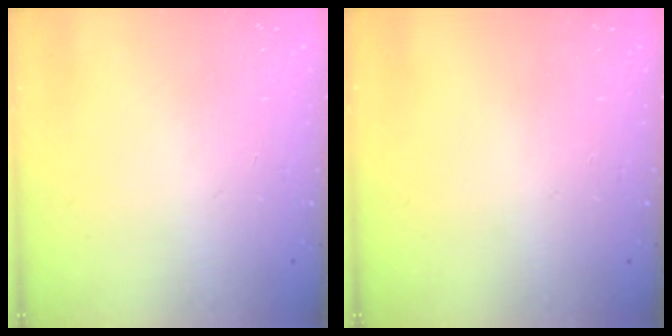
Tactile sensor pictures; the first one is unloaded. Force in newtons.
{"total": 0.0}